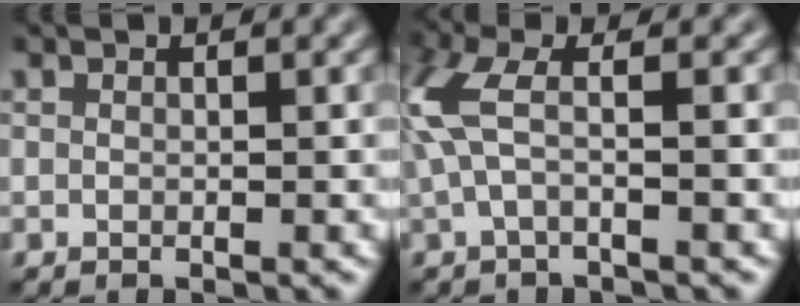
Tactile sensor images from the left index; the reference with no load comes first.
{"total": 4.4, "force": [0.3, 1.4, 4.1], "torque": [-0.111, 0.009, -0.001]}